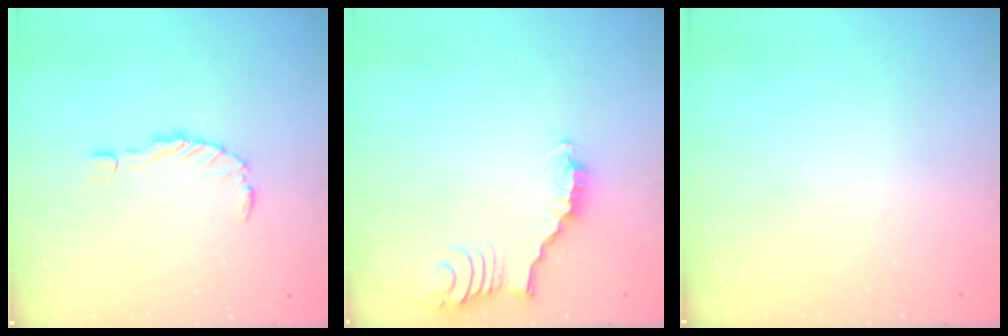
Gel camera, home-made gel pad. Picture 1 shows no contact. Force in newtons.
{"total": 3.5, "press": 3.5, "slide": 0.4}
{"total": 0.0}